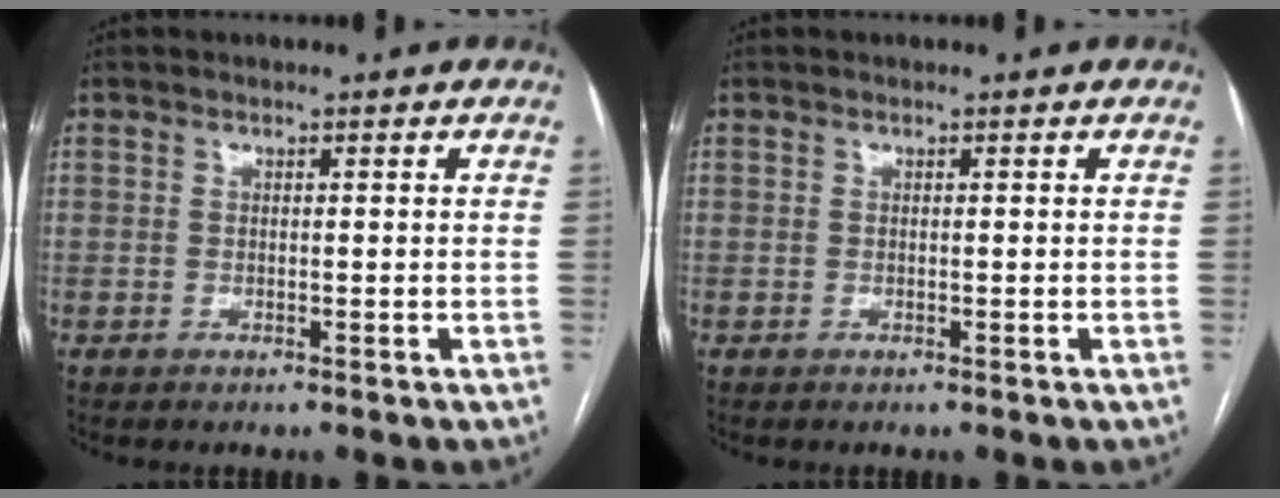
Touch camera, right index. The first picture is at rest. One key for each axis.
{"total": 0.0}